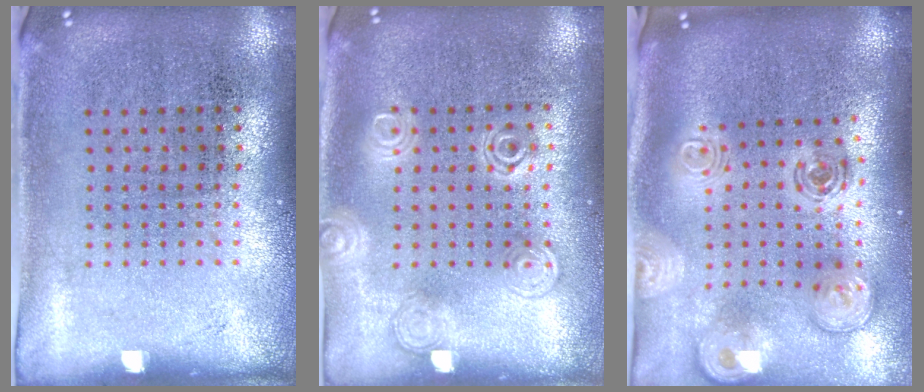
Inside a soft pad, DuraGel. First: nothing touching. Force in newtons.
{"total": 1.2, "press": 1.2, "slide": 0.1}
{"total": 2.8, "press": 2.0, "slide": 2.0}